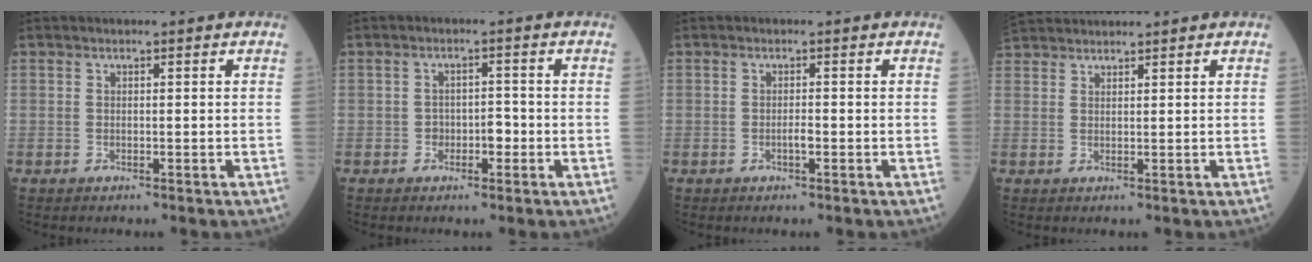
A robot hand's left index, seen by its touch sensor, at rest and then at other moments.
{"total": 2.3, "force": [-0.8, 1.4, 1.6], "torque": [-0.018, 0.008, -0.013]}
{"total": 1.0, "force": [-0.4, 0.1, 0.9], "torque": [-0.018, 0.001, -0.007]}
{"total": 5.7, "force": [5.5, 0.7, 1.2], "torque": [-0.025, 0.043, 0.097]}